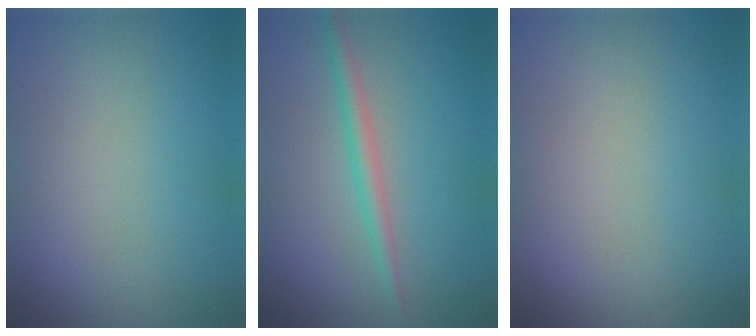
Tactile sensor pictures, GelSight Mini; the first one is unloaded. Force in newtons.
{"total": 1.8, "press": 1.8, "slide": 0.1}
{"total": 0.0}